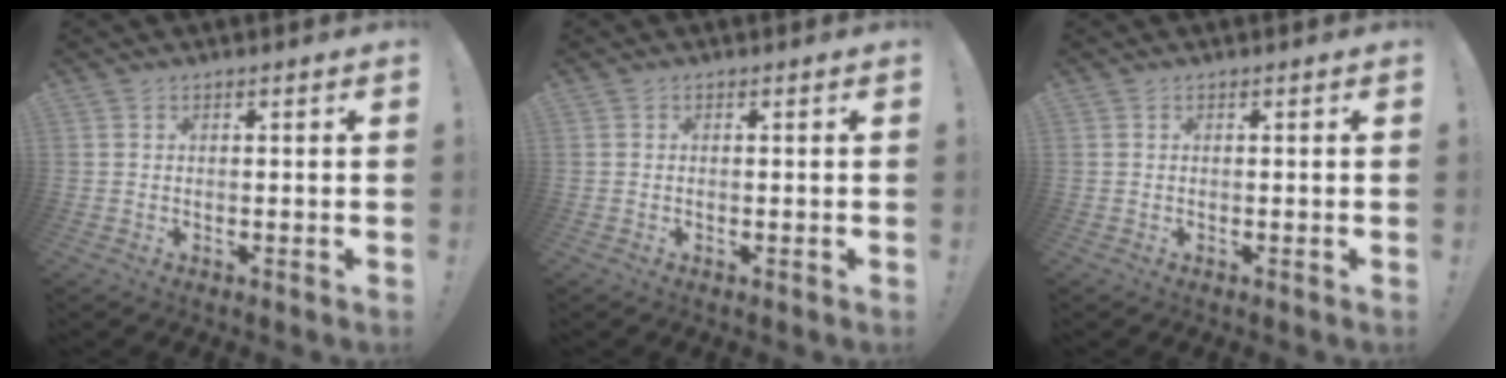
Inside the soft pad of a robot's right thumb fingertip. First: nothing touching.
{"total": 0.0}
{"total": 0.0}